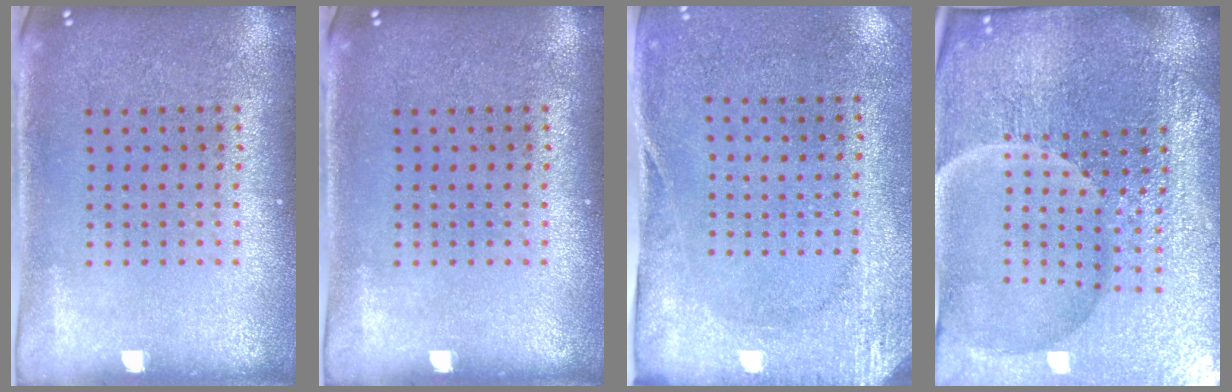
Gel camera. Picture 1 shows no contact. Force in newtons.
{"total": 0.0}
{"total": 2.7, "press": 2.1, "slide": 1.7}
{"total": 5.9, "press": 5.4, "slide": 2.4}